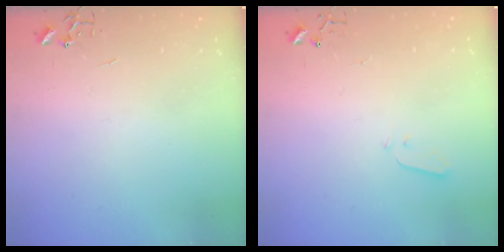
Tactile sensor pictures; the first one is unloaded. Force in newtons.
{"total": 3.1, "press": 3.0, "slide": 0.9}